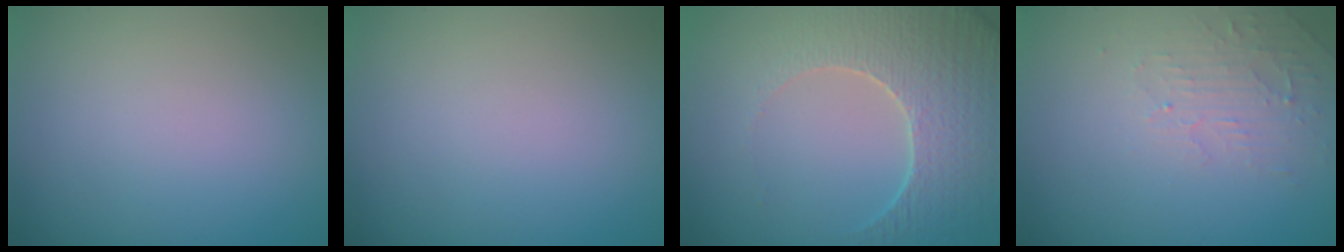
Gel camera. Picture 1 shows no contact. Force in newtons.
{"total": 0.0}
{"total": 5.2, "press": 4.7, "slide": 2.2}
{"total": 2.4, "press": 2.3, "slide": 0.5}